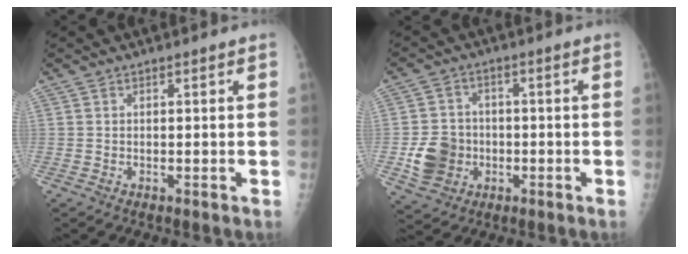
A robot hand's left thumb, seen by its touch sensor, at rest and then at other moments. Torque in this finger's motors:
{"motor_torque": [0.26, 0.19, 0.27, 0.19, 0.01]}